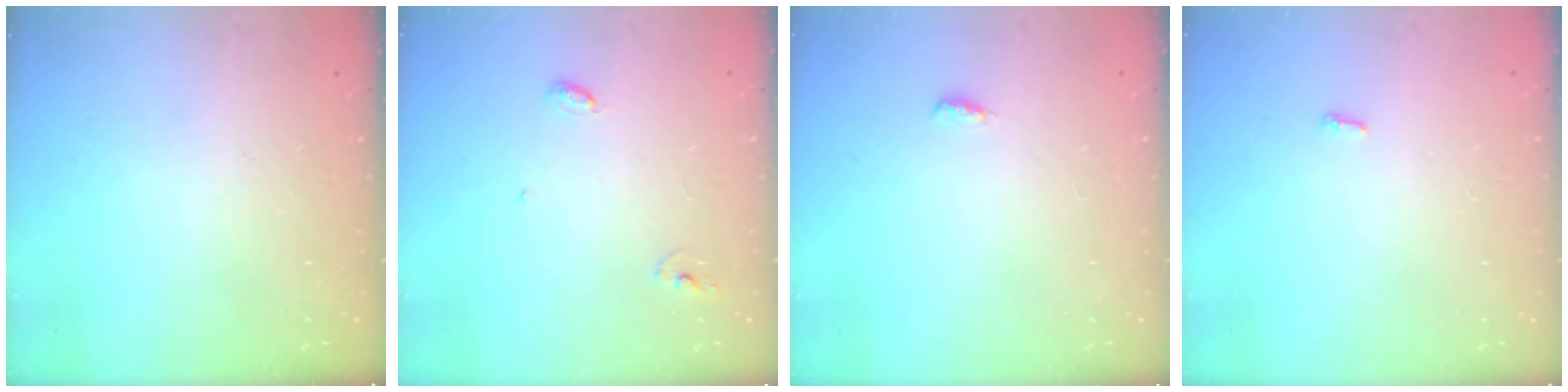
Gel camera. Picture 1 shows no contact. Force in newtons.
{"total": 5.2, "press": 5.2, "slide": 0.3}
{"total": 3.4, "press": 2.9, "slide": 1.7}
{"total": 3.3, "press": 3.3, "slide": 0.6}